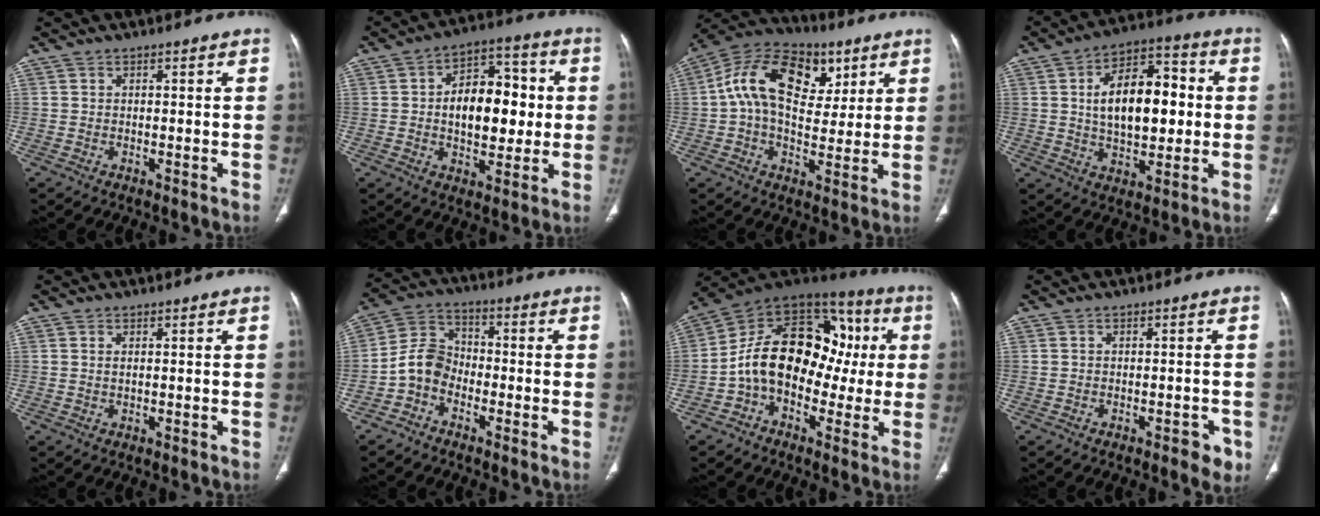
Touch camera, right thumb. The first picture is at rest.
{"total": 14.7, "force": [0.5, 9.1, 11.6], "torque": [-0.128, 0.025, 0.008]}
{"total": 18.5, "force": [5.4, 11.9, 13.2], "torque": [-0.201, 0.007, 0.079]}
{"total": 16.3, "force": [1.5, 9.2, 13.4], "torque": [-0.183, 0.022, 0.022]}
{"total": 0.6, "force": [0.2, 0.2, 0.5], "torque": [-0.016, 0.002, 0.005]}
{"total": 7.0, "force": [-2.9, 5.3, 3.5], "torque": [-0.059, 0.035, -0.071]}
{"total": 20.2, "force": [-0.9, 14.0, 14.5], "torque": [-0.184, 0.063, -0.026]}
{"total": 3.1, "force": [-1.6, 1.4, 2.2], "torque": [-0.014, 0.007, -0.018]}